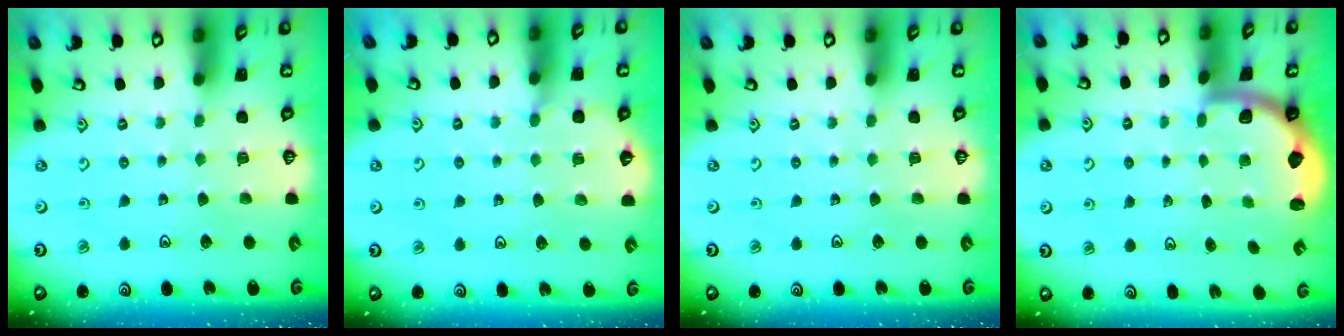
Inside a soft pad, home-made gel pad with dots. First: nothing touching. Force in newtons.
{"total": 5.1, "press": 5.1, "slide": 0.6}
{"total": 0.0}
{"total": 2.0, "press": 2.0, "slide": 0.5}